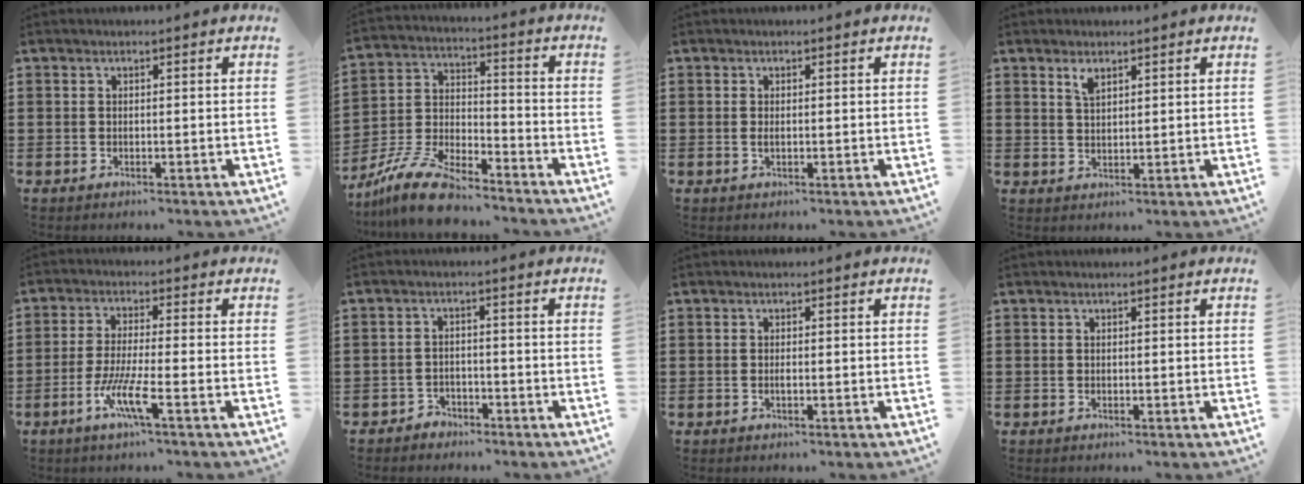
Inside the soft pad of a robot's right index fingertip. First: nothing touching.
{"total": 10.4, "force": [-9.0, 2.1, 4.7], "torque": [-0.102, 0.020, -0.175]}
{"total": 0.6, "force": [0.0, 0.2, 0.6], "torque": [-0.012, 0.000, 0.001]}
{"total": 2.3, "force": [1.6, 0.9, 1.3], "torque": [-0.030, 0.003, 0.030]}
{"total": 6.9, "force": [-3.5, 0.3, 5.9], "torque": [-0.127, -0.017, -0.070]}
{"total": 2.1, "force": [-1.9, 0.8, 0.0], "torque": [-0.008, 0.000, -0.041]}
{"total": 0.6, "force": [-0.2, 0.1, 0.6], "torque": [-0.010, -0.004, -0.002]}
{"total": 0.0}